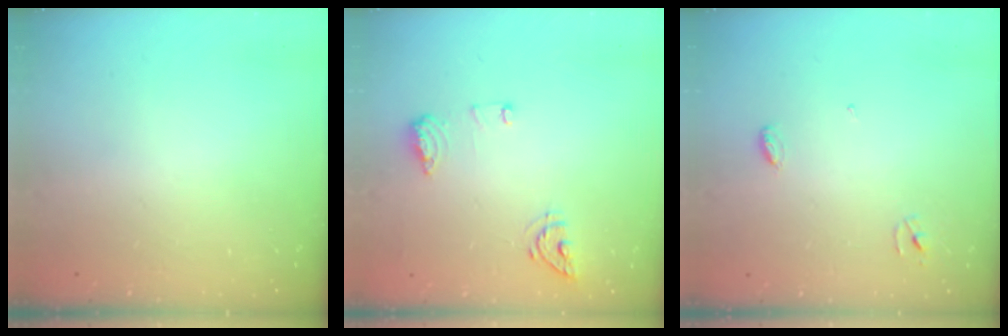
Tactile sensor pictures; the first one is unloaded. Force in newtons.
{"total": 9.2, "press": 9.0, "slide": 2.1}
{"total": 3.3, "press": 3.3, "slide": 0.3}